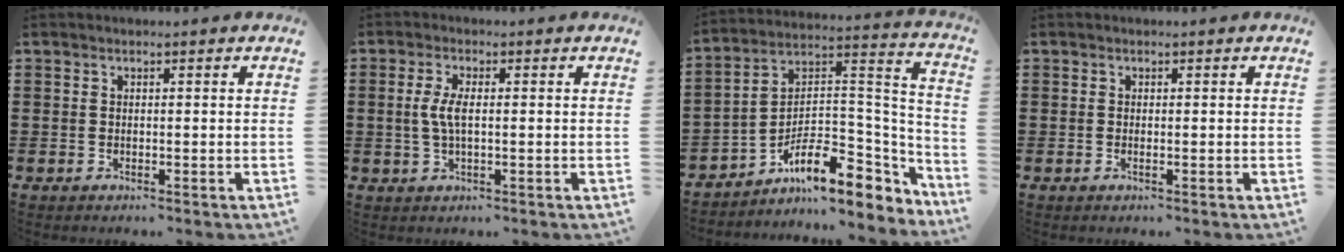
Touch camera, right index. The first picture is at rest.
{"total": 3.8, "force": [0.1, 1.2, 3.6], "torque": [-0.089, -0.006, -0.008]}
{"total": 12.0, "force": [-7.1, 5.6, 7.9], "torque": [-0.119, 0.004, -0.128]}
{"total": 0.5, "force": [-0.1, -0.2, 0.4], "torque": [-0.009, -0.006, -0.001]}